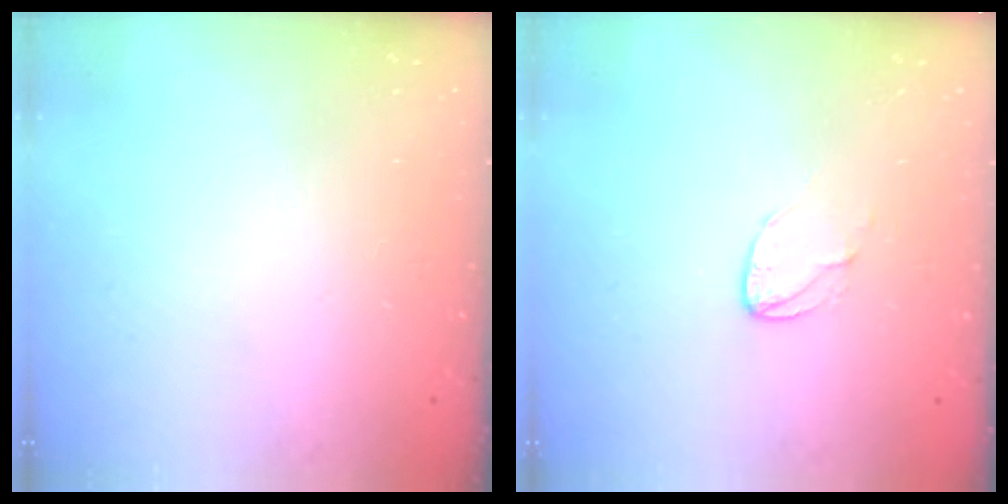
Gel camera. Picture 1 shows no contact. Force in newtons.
{"total": 4.4, "press": 4.4, "slide": 0.4}